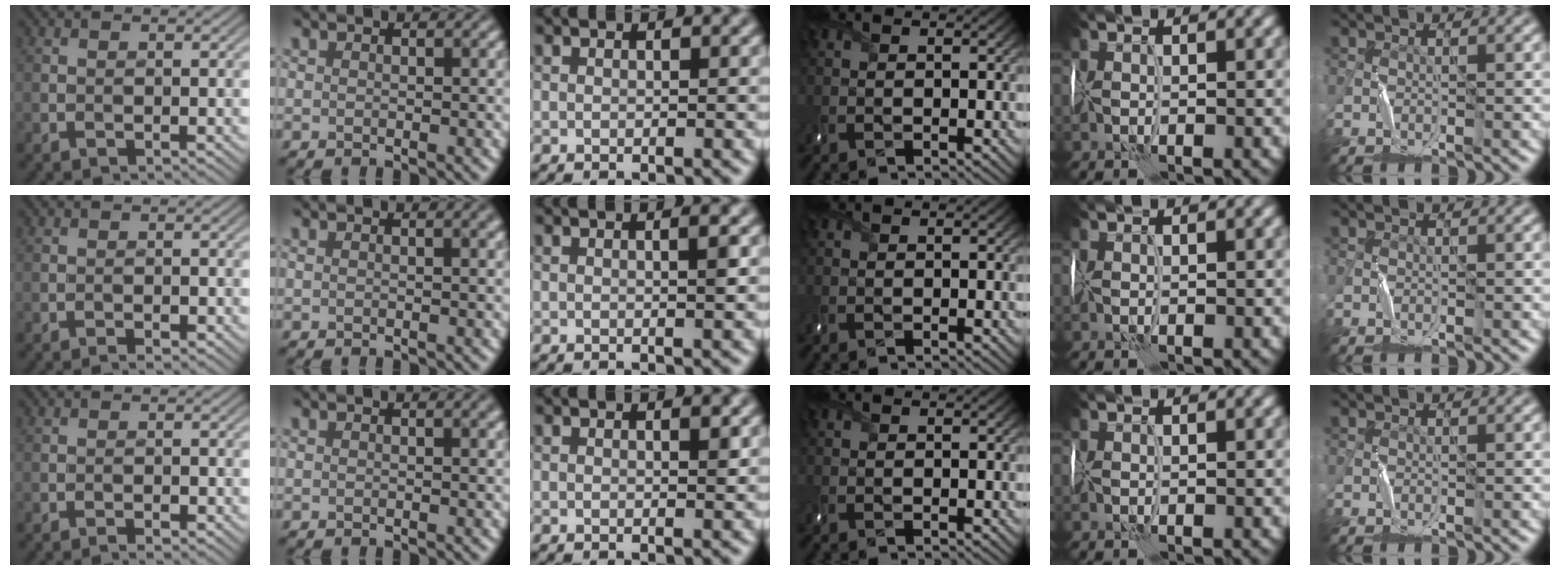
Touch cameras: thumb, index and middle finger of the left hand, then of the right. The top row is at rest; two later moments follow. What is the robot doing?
{"motion": "wrap", "object": "sponge"}